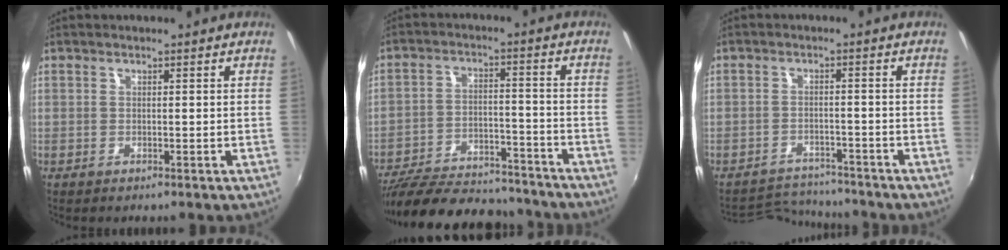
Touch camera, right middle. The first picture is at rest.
{"total": 22.6, "force": [-19.5, 6.8, 9.2], "torque": [-0.187, -0.012, -0.279]}
{"total": 7.5, "force": [-7.4, 1.5, 0.5], "torque": [-0.028, 0.013, -0.116]}